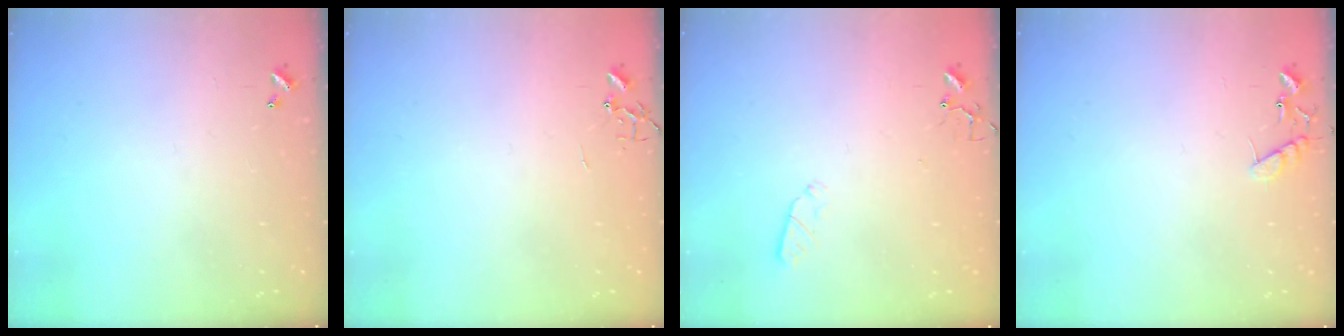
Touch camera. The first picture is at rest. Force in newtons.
{"total": 0.0}
{"total": 2.9, "press": 2.8, "slide": 0.5}
{"total": 8.8, "press": 8.8, "slide": 0.4}